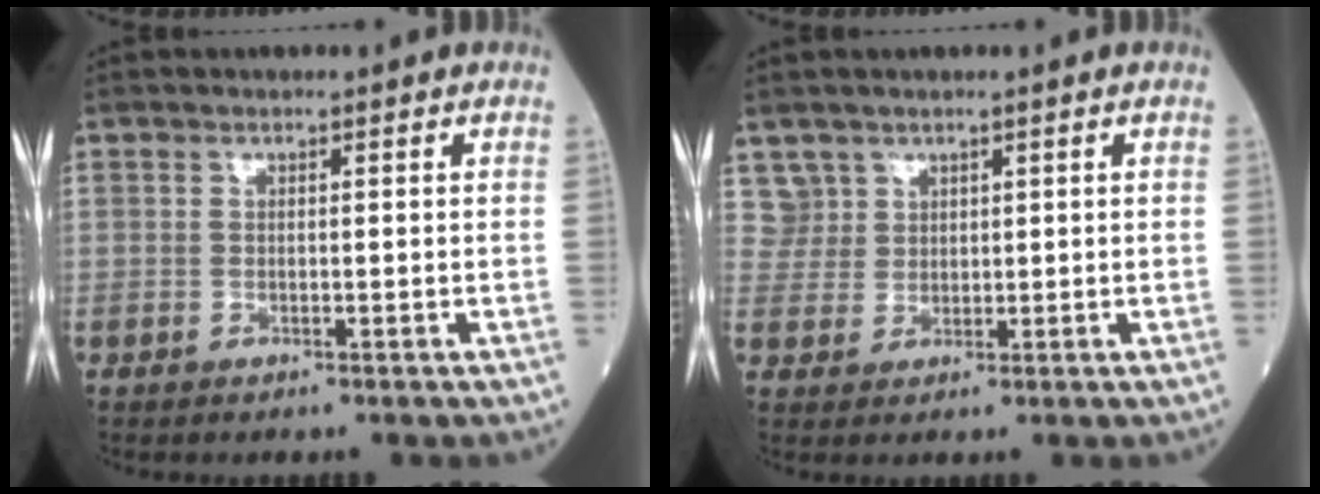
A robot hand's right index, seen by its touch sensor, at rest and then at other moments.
{"total": 3.0, "force": [2.0, 2.1, -0.7], "torque": [0.024, 0.008, 0.037]}